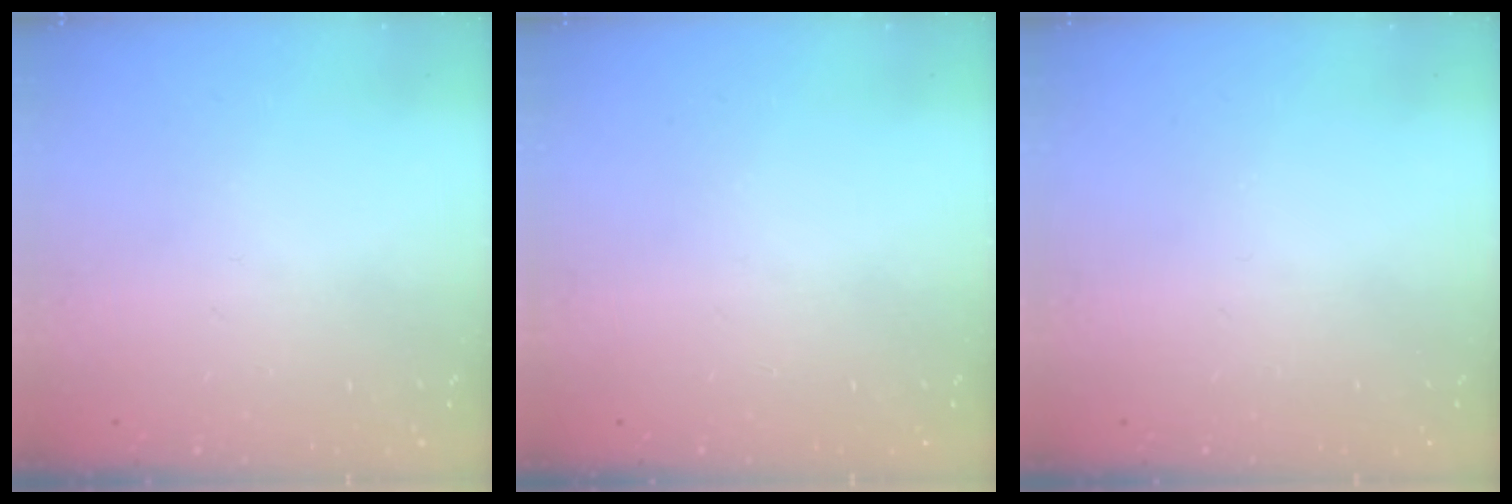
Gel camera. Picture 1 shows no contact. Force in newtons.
{"total": 0.0}
{"total": 0.0}